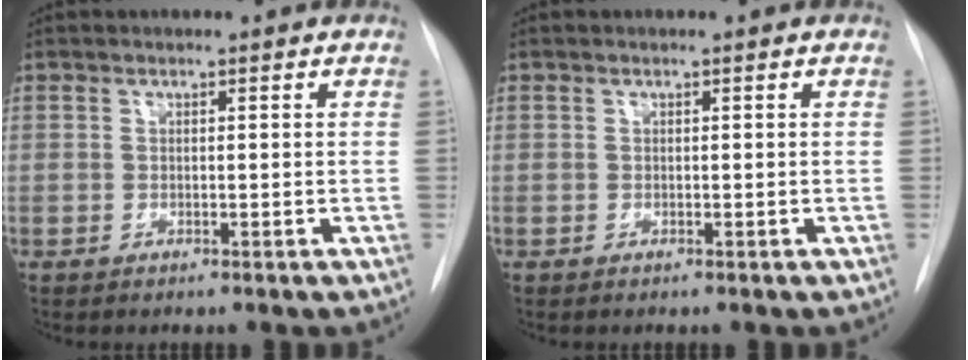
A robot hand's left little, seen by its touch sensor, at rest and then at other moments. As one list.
[{"total": 0.0}]